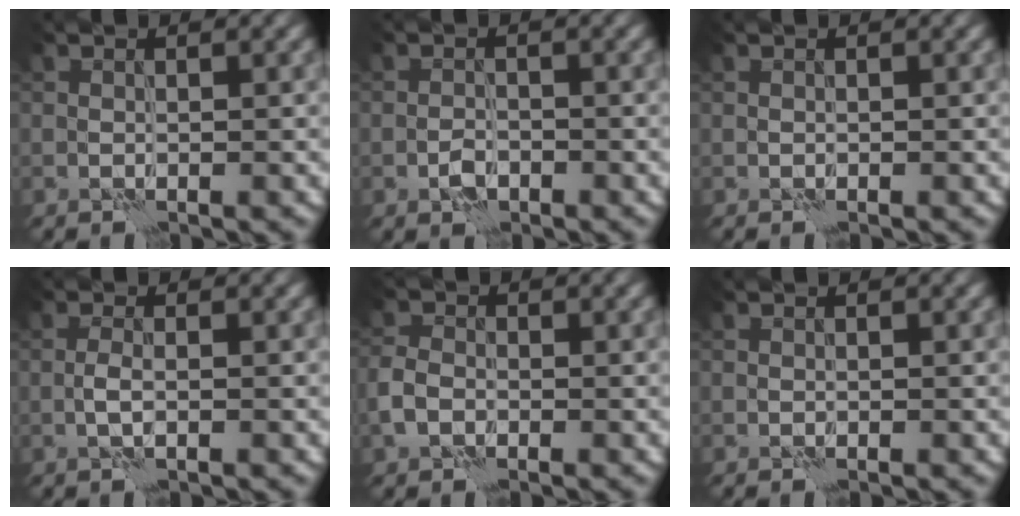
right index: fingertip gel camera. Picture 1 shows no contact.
{"total": 1.7, "force": [-0.9, 1.0, 1.0], "torque": [-0.018, 0.003, -0.019]}
{"total": 0.0}
{"total": 1.3, "force": [-0.4, 0.3, 1.3], "torque": [-0.028, 0.002, -0.013]}
{"total": 2.3, "force": [-0.9, 1.6, 1.3], "torque": [-0.030, 0.003, -0.027]}
{"total": 0.0}